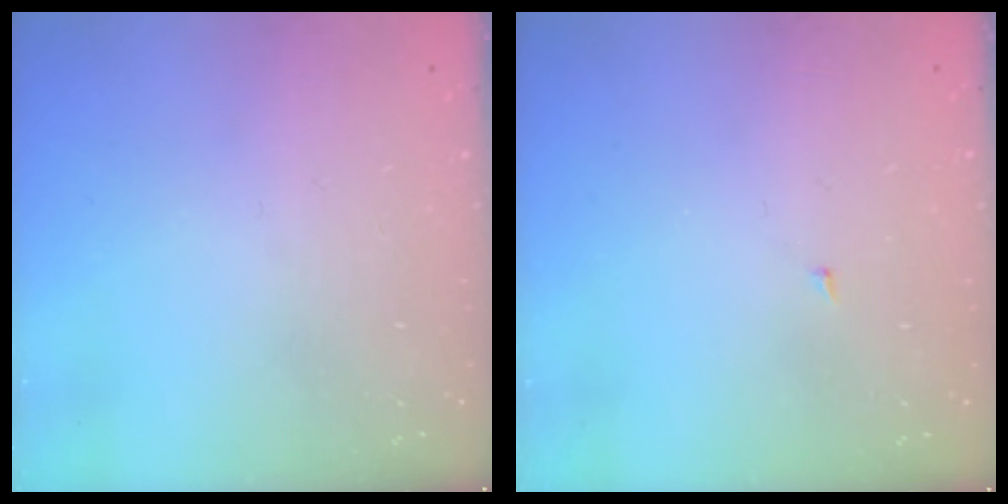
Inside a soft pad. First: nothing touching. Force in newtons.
{"total": 1.4, "press": 1.3, "slide": 0.1}